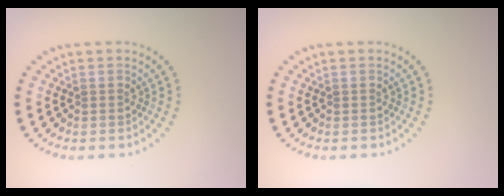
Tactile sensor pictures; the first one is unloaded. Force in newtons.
{"total": 0.0}